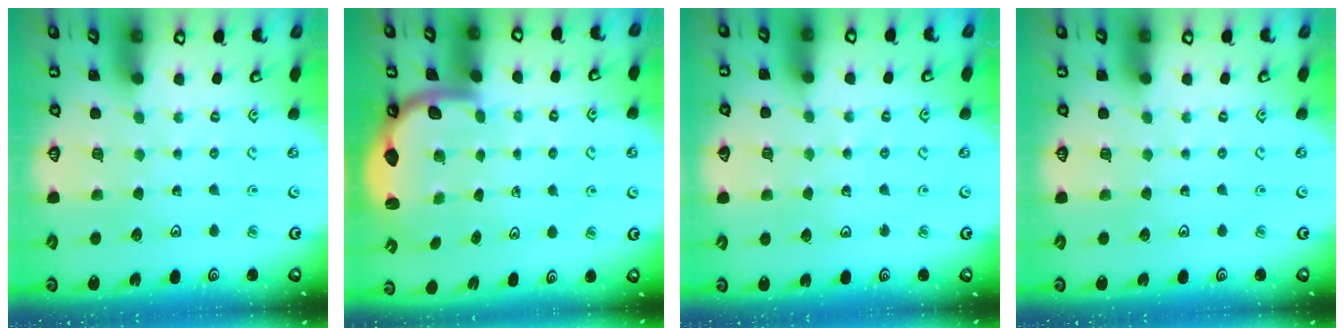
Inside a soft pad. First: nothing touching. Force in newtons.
{"total": 2.2, "press": 2.1, "slide": 0.5}
{"total": 2.7, "press": 2.6, "slide": 0.3}
{"total": 0.0}